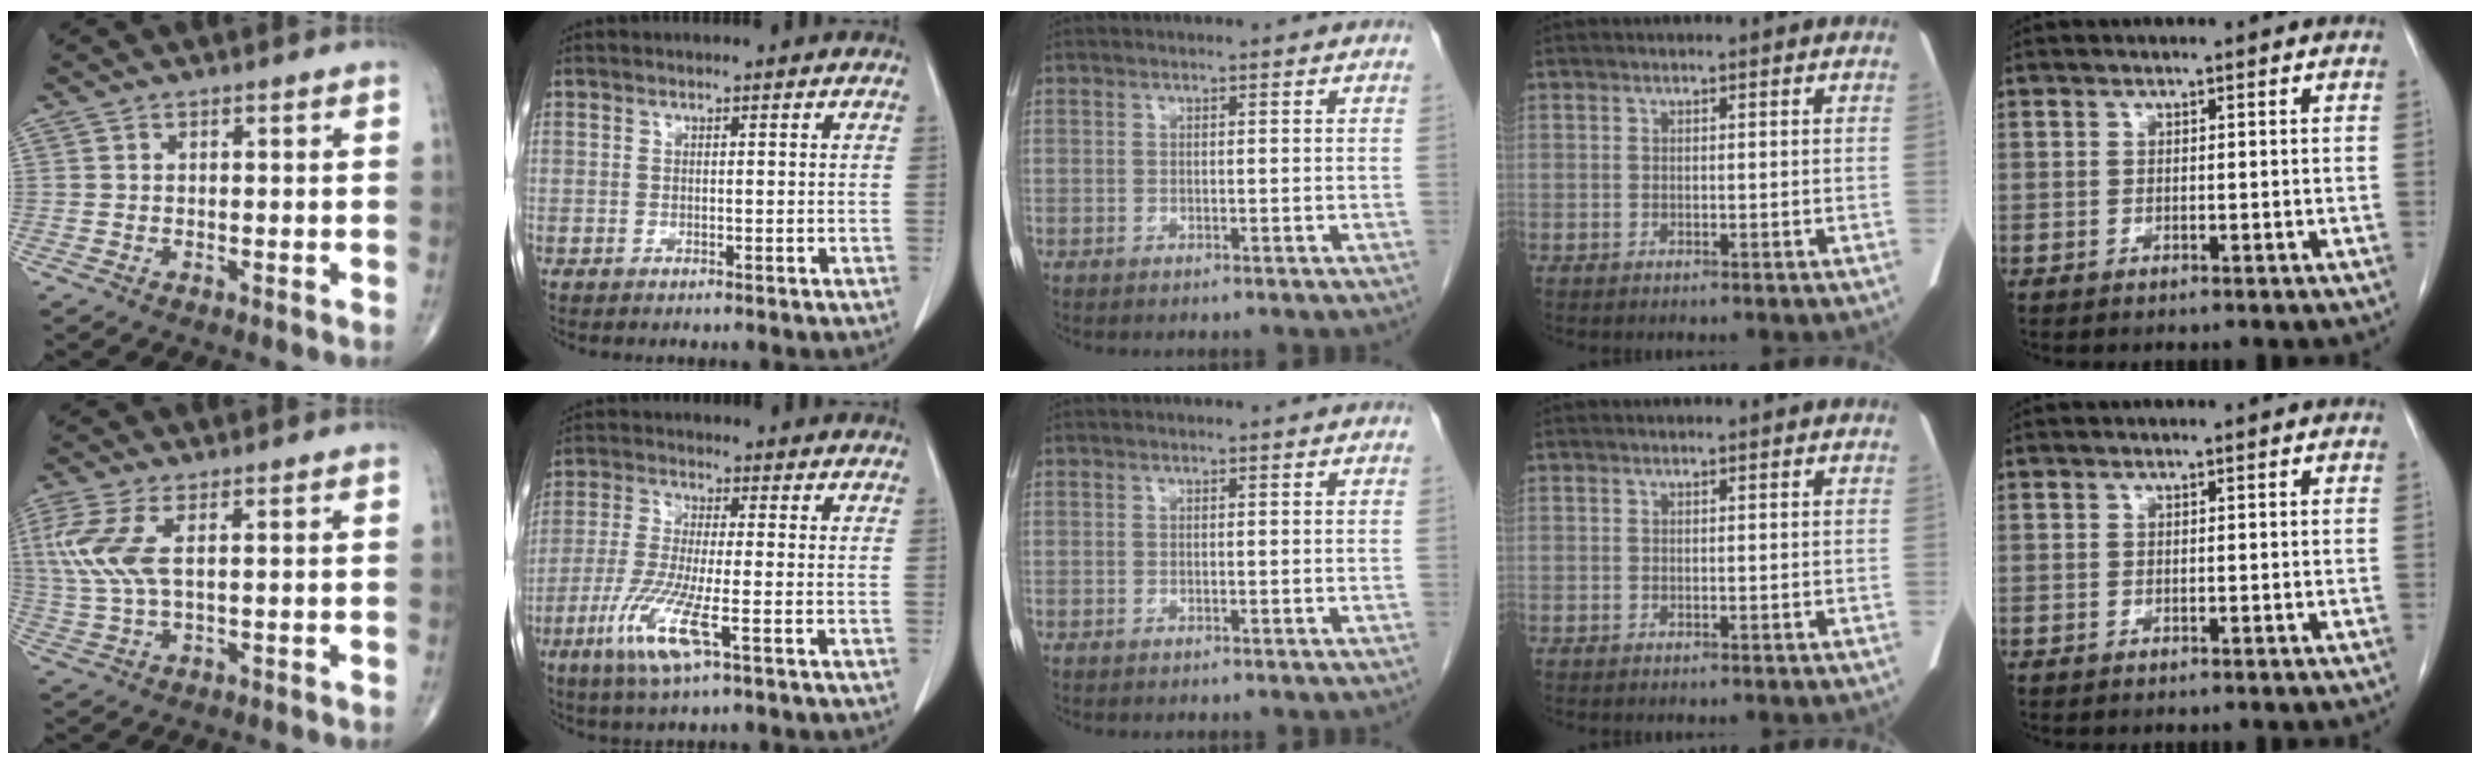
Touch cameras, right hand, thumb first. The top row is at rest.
{"thumb": {"total": 9.1, "force": [2.4, 3.8, 7.9], "torque": [-0.211, 0.000, 0.053]}, "index": {"total": 9.4, "force": [-3.9, 0.6, 8.5], "torque": [-0.179, -0.024, -0.079]}}